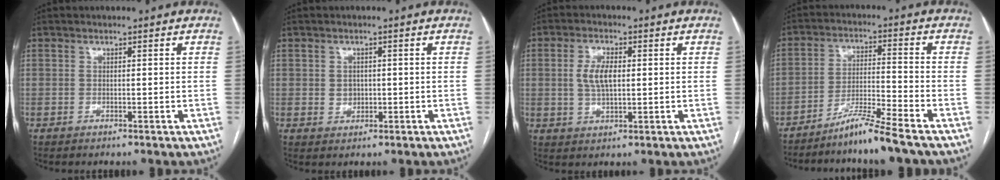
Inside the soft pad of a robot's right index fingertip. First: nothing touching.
{"total": 2.0, "force": [0.0, 1.8, 0.8], "torque": [-0.012, 0.002, 0.006]}
{"total": 5.2, "force": [0.6, 2.2, 4.7], "torque": [-0.098, 0.007, 0.014]}
{"total": 7.3, "force": [-6.1, -1.3, 3.8], "torque": [-0.075, -0.016, -0.112]}